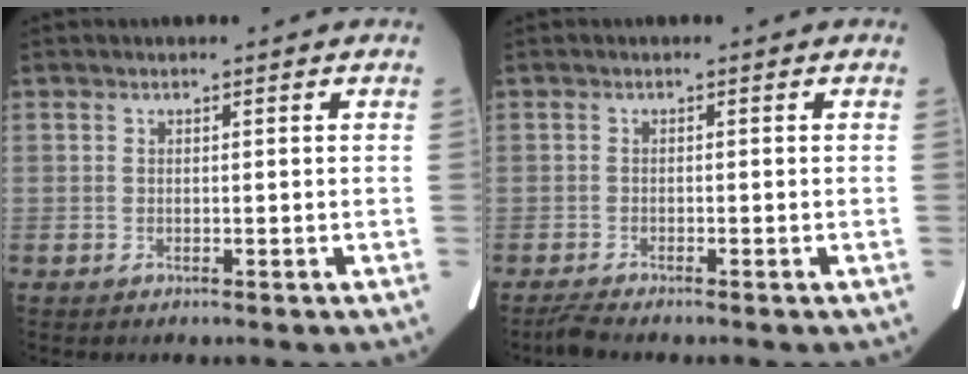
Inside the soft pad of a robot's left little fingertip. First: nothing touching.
{"total": 1.6, "force": [-1.5, -0.3, 0.5], "torque": [-0.023, -0.008, -0.029]}